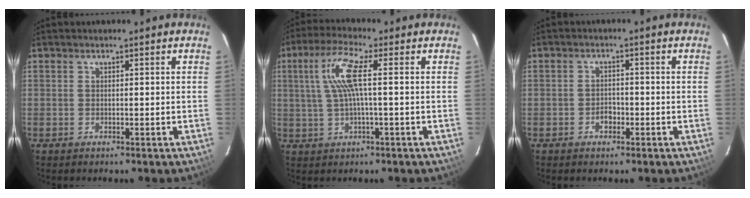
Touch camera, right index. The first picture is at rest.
{"total": 7.7, "force": [1.0, 0.7, 7.6], "torque": [-0.151, 0.008, 0.025]}
{"total": 2.3, "force": [-1.2, 1.7, 1.0], "torque": [-0.018, 0.004, -0.017]}